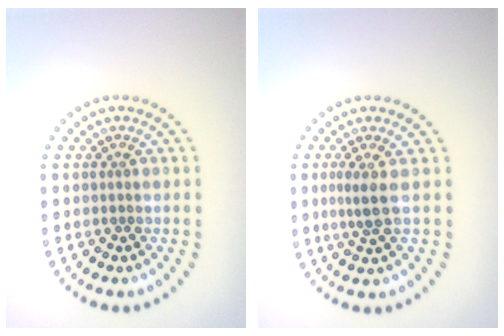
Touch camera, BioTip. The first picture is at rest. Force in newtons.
{"total": 2.2, "press": 1.6, "slide": 1.5}